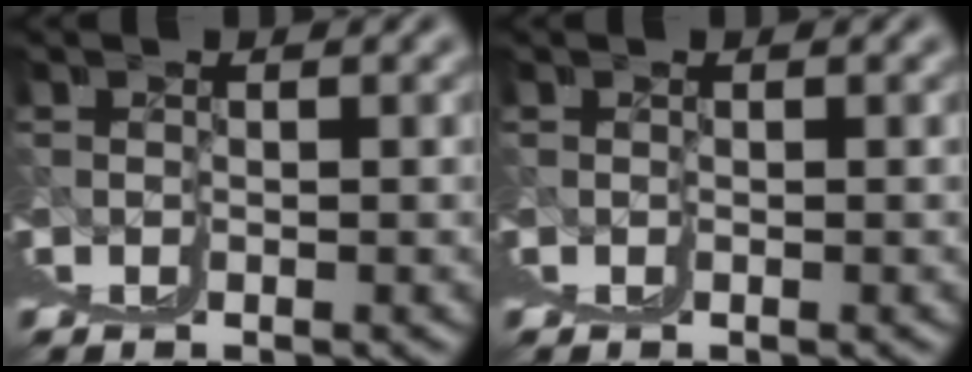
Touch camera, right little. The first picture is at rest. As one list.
[{"total": 0.0}]